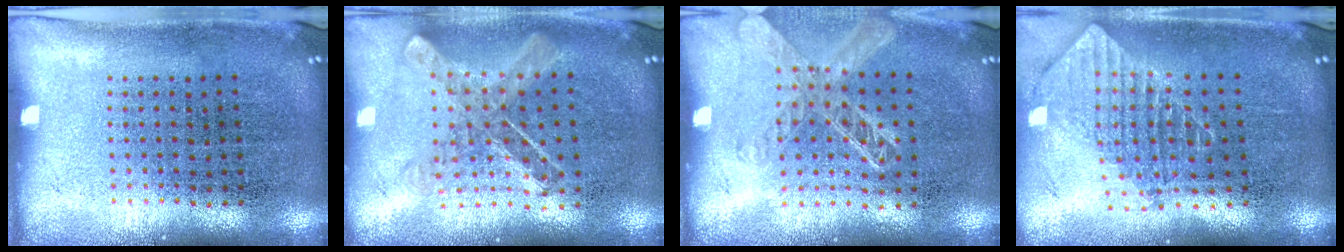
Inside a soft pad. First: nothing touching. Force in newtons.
{"total": 0.9, "press": 0.9, "slide": 0.1}
{"total": 1.3, "press": 1.2, "slide": 0.5}
{"total": 1.9, "press": 1.5, "slide": 1.2}